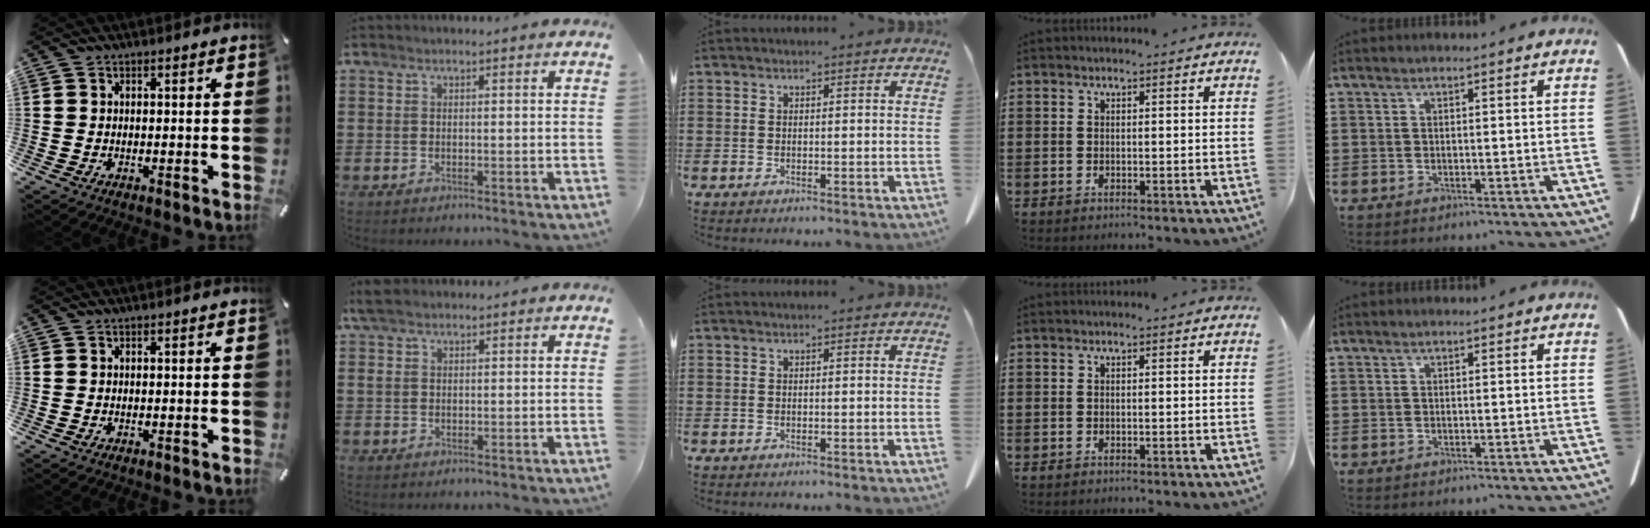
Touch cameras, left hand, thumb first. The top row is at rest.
{"index": {"total": 2.4, "force": [1.6, 1.3, 1.3], "torque": [-0.032, 0.009, 0.029]}}